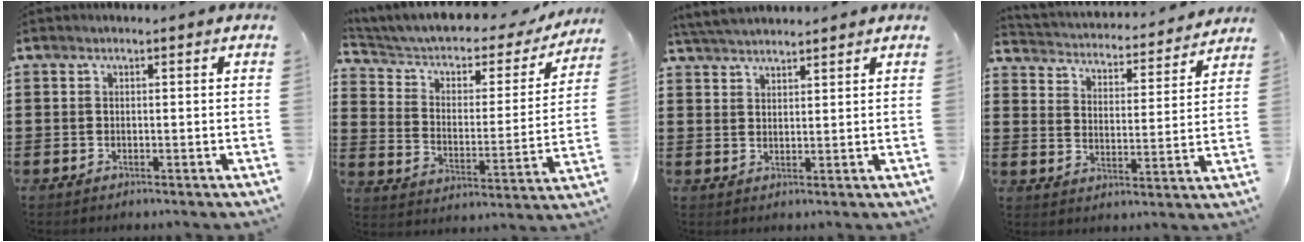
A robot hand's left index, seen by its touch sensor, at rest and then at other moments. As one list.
[{"total": 4.7, "force": [3.0, 2.6, 2.5], "torque": [-0.066, -0.021, 0.045]}, {"total": 3.8, "force": [3.7, 0.2, 0.8], "torque": [-0.026, -0.005, 0.071]}, {"total": 2.8, "force": [2.8, 0.2, 0.0], "torque": [-0.021, -0.030, 0.039]}]